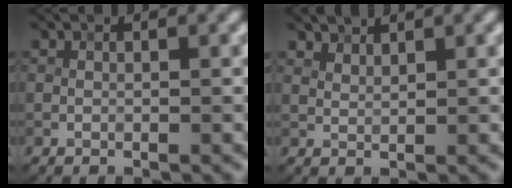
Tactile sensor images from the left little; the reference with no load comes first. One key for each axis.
{"total": 2.7, "fx": 2.4, "fy": 0.9, "fz": 0.9, "tx": -0.024, "ty": -0.010, "tz": 0.057}